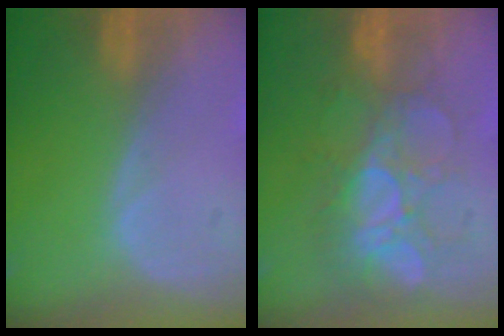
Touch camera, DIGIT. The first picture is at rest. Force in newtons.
{"total": 8.3, "press": 8.0, "slide": 2.5}